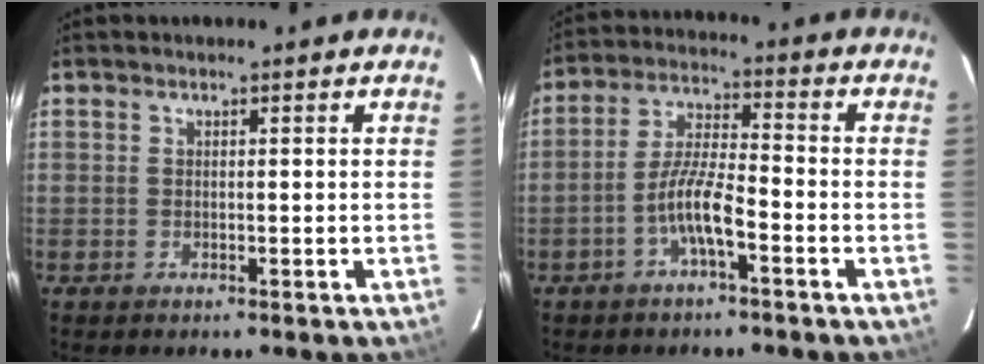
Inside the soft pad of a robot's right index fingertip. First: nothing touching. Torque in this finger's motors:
{"motor_torque": [0.79, -0.48, 0.64, 0.15]}